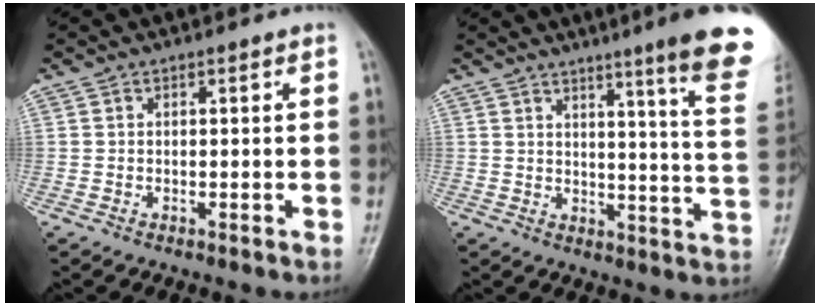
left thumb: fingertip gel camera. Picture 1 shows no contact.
{"total": 17.0, "force": [11.4, 0.3, 12.6], "torque": [-0.139, -0.073, 0.130]}